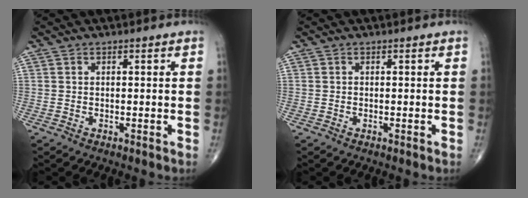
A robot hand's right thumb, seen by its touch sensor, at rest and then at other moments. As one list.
[{"total": 0.0}]